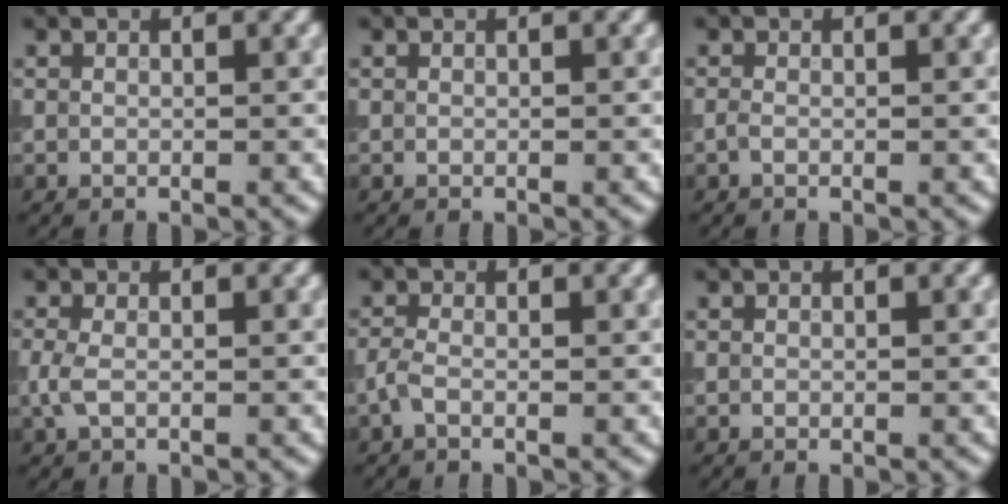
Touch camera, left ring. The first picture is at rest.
{"total": 0.0}
{"total": 0.6, "force": [-0.3, 0.2, 0.5], "torque": [-0.013, -0.001, -0.007]}
{"total": 1.6, "force": [-0.2, 0.8, 1.4], "torque": [-0.036, 0.001, -0.008]}
{"total": 1.4, "force": [-0.6, 0.5, 1.1], "torque": [-0.028, 0.000, -0.018]}
{"total": 0.0}